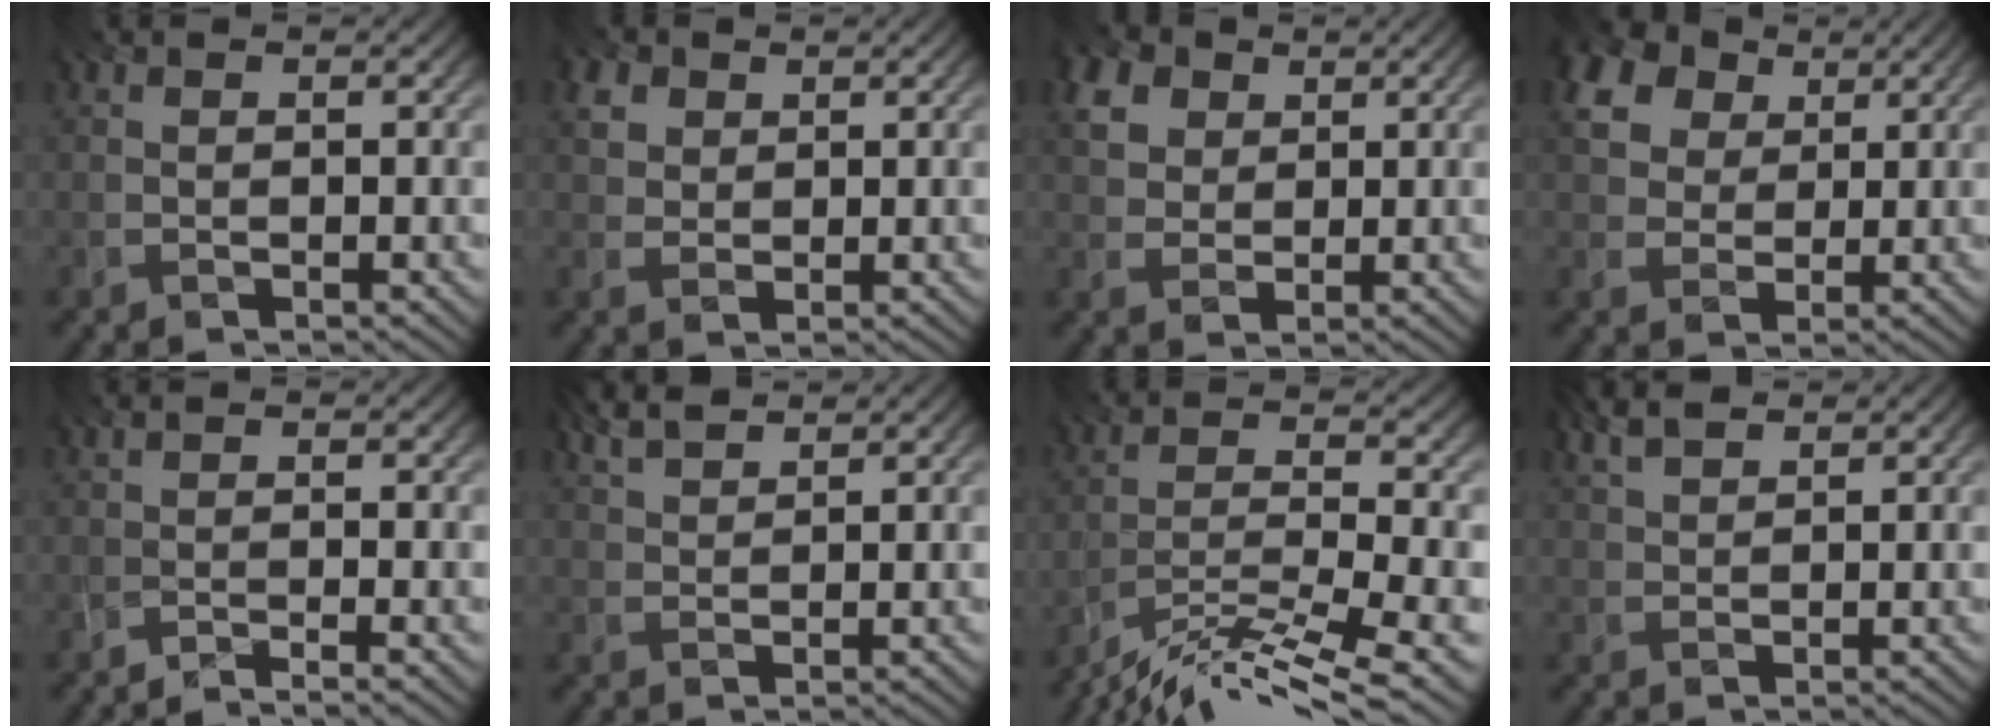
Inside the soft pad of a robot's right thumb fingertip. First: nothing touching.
{"total": 2.6, "force": [1.1, 2.1, 1.2], "torque": [-0.036, 0.001, 0.021]}
{"total": 4.7, "force": [2.1, 3.4, 2.5], "torque": [-0.074, 0.008, 0.036]}
{"total": 8.9, "force": [4.3, 6.1, 4.8], "torque": [-0.137, 0.029, 0.060]}
{"total": 1.6, "force": [-1.2, -0.7, 0.8], "torque": [-0.005, 0.002, -0.034]}
{"total": 4.1, "force": [3.4, 0.6, 2.1], "torque": [-0.047, 0.007, 0.061]}
{"total": 11.1, "force": [-9.9, 0.0, 5.0], "torque": [-0.069, 0.002, -0.174]}
{"total": 4.1, "force": [3.3, 0.9, 2.3], "torque": [-0.053, 0.008, 0.058]}